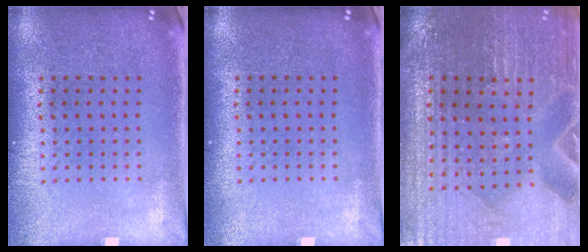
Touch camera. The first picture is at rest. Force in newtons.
{"total": 0.0}
{"total": 1.7, "press": 1.7, "slide": 0.2}